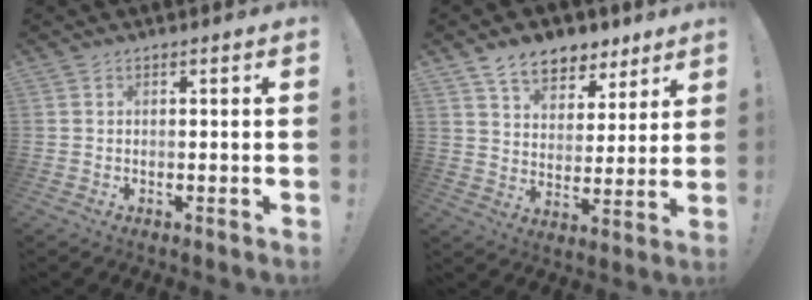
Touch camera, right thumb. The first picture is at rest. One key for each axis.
{"total": 10.7, "fx": 7.8, "fy": 6.1, "fz": 4.0, "tx": -0.063, "ty": -0.050, "tz": 0.148}